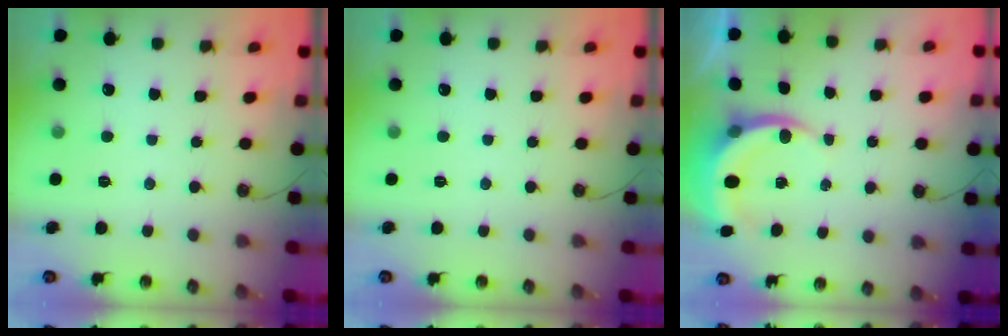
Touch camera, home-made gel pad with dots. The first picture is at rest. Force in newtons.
{"total": 0.0}
{"total": 4.6, "press": 4.6, "slide": 0.3}